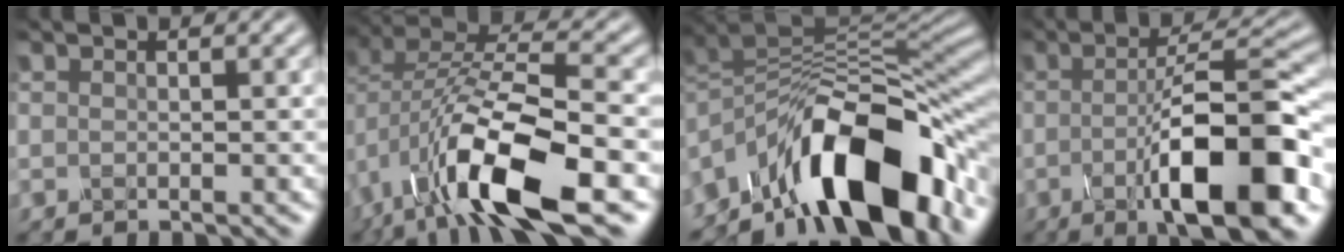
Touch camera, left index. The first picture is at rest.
{"total": 11.8, "force": [-4.5, 4.6, 9.9], "torque": [-0.199, -0.003, -0.075]}
{"total": 12.8, "force": [-7.7, 5.2, 8.8], "torque": [-0.122, 0.022, -0.136]}
{"total": 11.4, "force": [-3.0, 2.7, 10.7], "torque": [-0.159, 0.001, -0.045]}